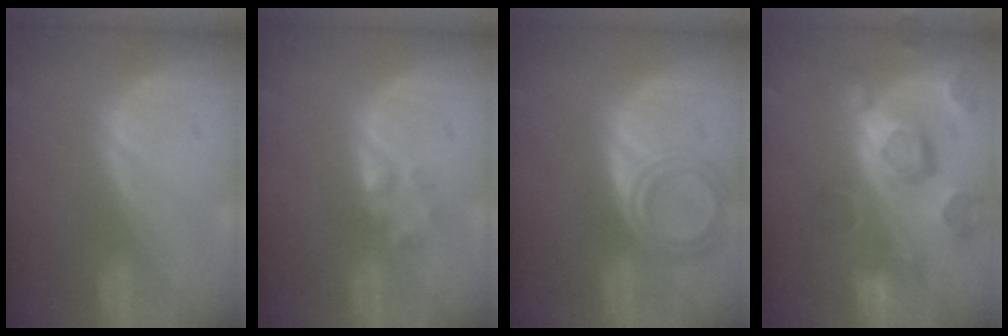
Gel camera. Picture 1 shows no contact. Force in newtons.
{"total": 2.0, "press": 2.0, "slide": 0.2}
{"total": 6.5, "press": 5.9, "slide": 2.8}
{"total": 12.0, "press": 10.6, "slide": 5.6}